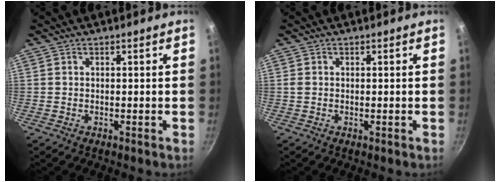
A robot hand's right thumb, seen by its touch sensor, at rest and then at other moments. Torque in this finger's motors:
{"motor_torque": [0.19, 0.06, 0.17, -0.01, -0.01]}